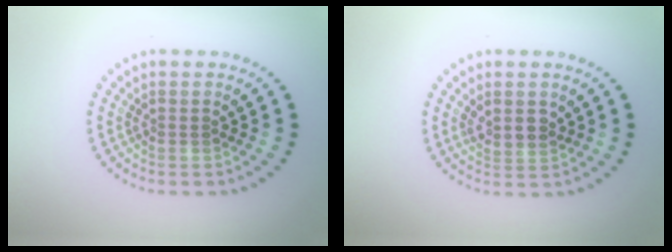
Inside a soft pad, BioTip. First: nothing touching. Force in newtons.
{"total": 2.1, "press": 1.9, "slide": 0.9}